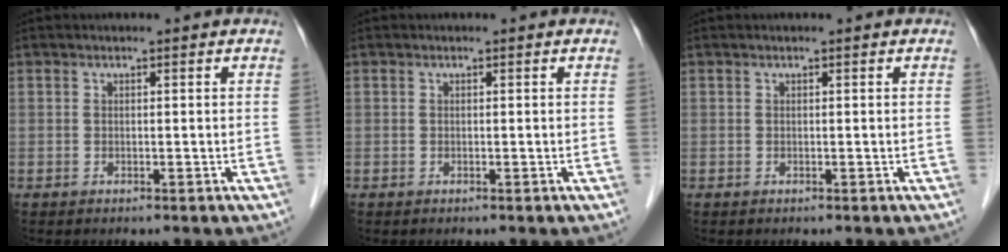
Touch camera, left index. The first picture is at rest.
{"total": 0.0}
{"total": 0.0}